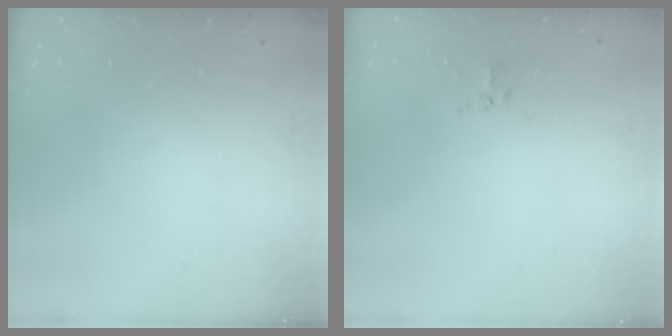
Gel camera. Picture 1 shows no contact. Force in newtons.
{"total": 1.7, "press": 1.5, "slide": 0.8}